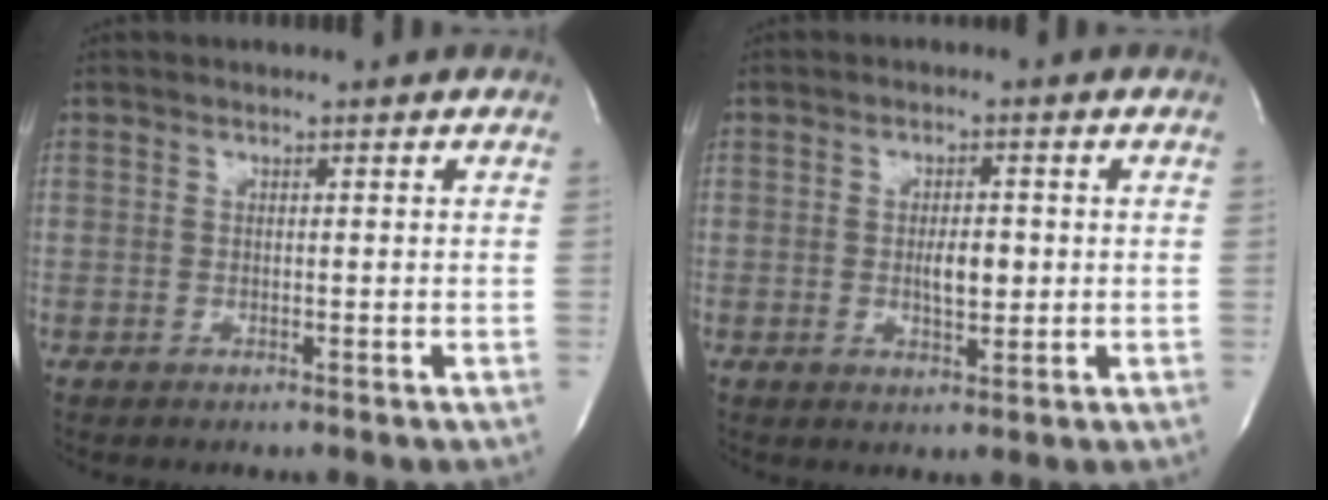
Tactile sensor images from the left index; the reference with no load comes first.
{"total": 3.6, "force": [-0.5, 1.4, 3.3], "torque": [-0.056, -0.006, -0.005]}